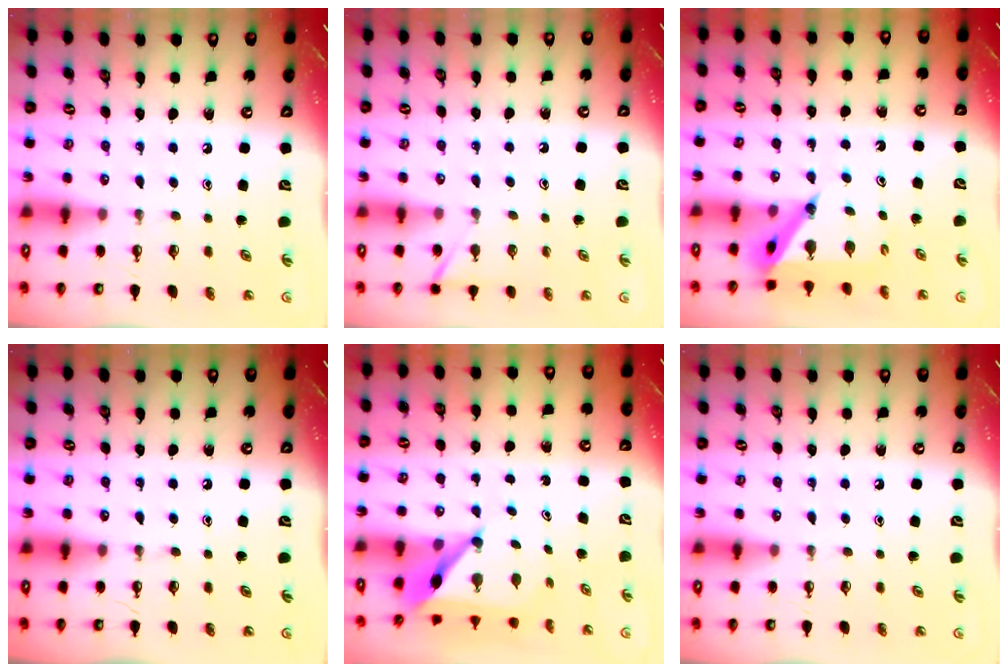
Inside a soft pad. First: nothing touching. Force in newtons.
{"total": 3.9, "press": 3.9, "slide": 0.5}
{"total": 6.4, "press": 6.4, "slide": 0.5}
{"total": 0.0}
{"total": 5.6, "press": 5.6, "slide": 0.4}
{"total": 0.0}